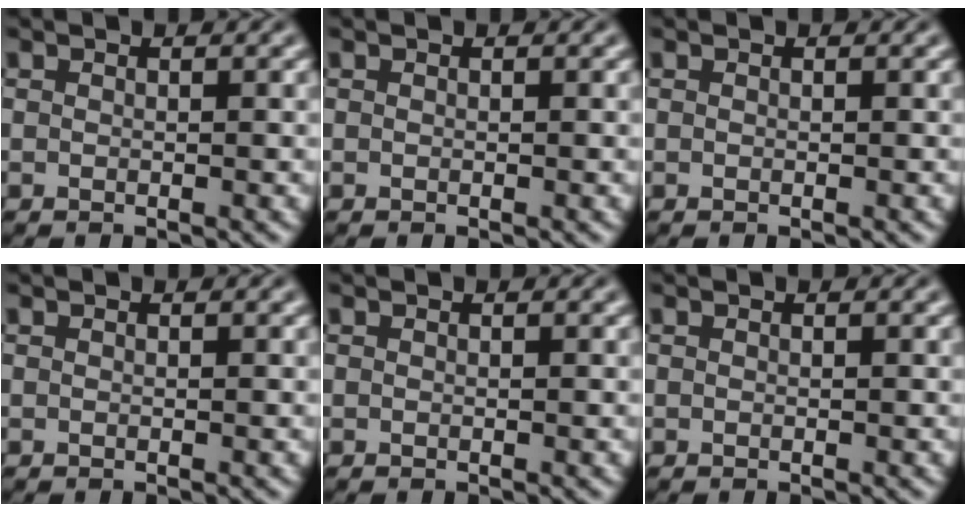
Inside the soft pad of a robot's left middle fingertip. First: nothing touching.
{"total": 0.0}
{"total": 0.0}
{"total": 0.0}
{"total": 0.0}
{"total": 0.0}